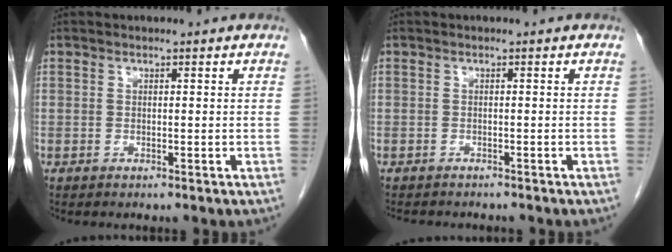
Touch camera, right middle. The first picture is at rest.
{"total": 4.2, "force": [-3.8, 1.3, 1.3], "torque": [-0.017, -0.005, -0.050]}